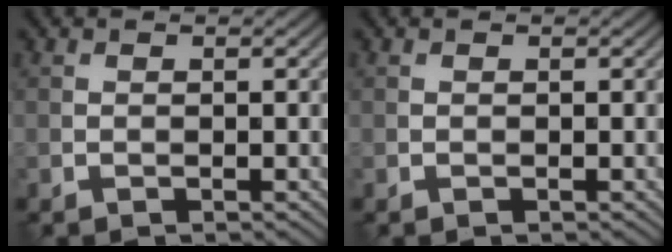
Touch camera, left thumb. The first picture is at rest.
{"total": 0.0}